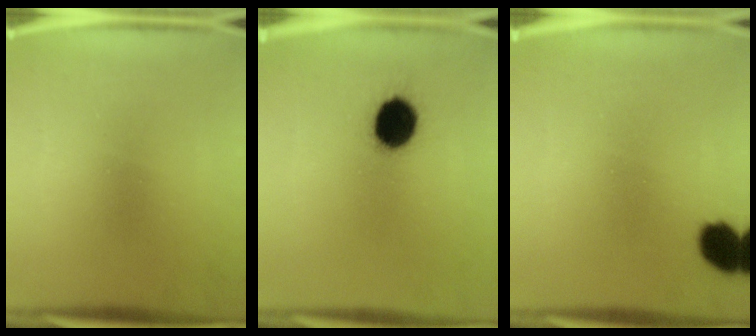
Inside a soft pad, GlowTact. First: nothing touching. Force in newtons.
{"total": 10.2}
{"total": 7.5}